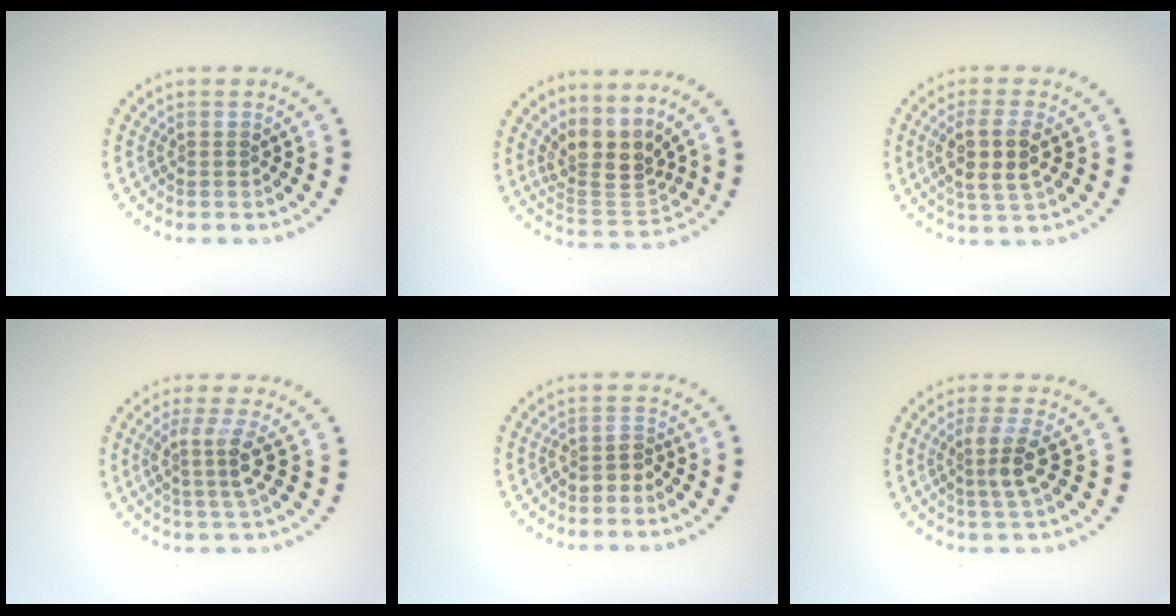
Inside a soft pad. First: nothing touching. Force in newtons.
{"total": 3.8, "press": 2.8, "slide": 2.5}
{"total": 3.7, "press": 3.4, "slide": 1.4}
{"total": 2.9, "press": 2.1, "slide": 2.0}
{"total": 1.4, "press": 1.2, "slide": 0.8}
{"total": 2.8, "press": 2.4, "slide": 1.4}